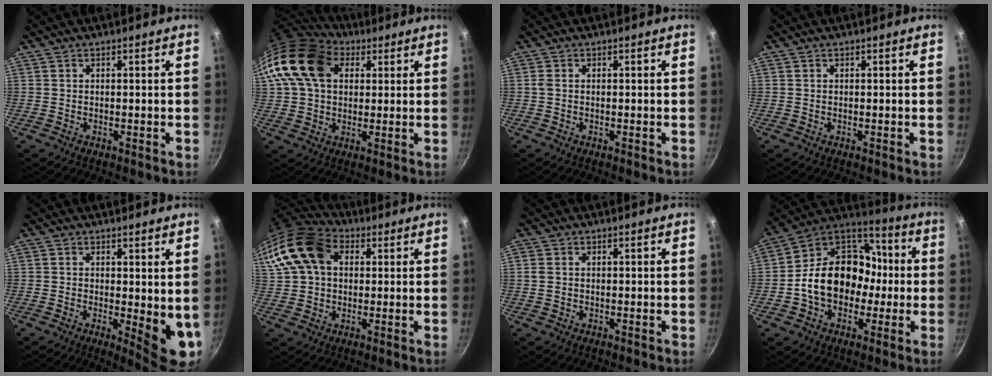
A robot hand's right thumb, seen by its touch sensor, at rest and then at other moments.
{"total": 16.5, "force": [5.0, 11.8, 10.4], "torque": [-0.188, 0.016, 0.075]}
{"total": 0.7, "force": [0.0, 0.4, 0.5], "torque": [-0.012, 0.002, 0.001]}
{"total": 0.0}
{"total": 7.7, "force": [0.3, 2.8, 7.2], "torque": [-0.087, -0.022, 0.007]}
{"total": 16.5, "force": [4.5, 11.8, 10.7], "torque": [-0.209, 0.025, 0.068]}
{"total": 1.5, "force": [0.2, 1.2, 0.9], "torque": [-0.017, 0.002, 0.005]}
{"total": 19.6, "force": [-2.2, 15.1, 12.3], "torque": [-0.168, 0.055, -0.046]}